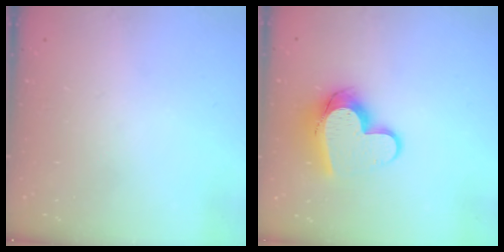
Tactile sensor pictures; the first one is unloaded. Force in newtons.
{"total": 12.7, "press": 12.7, "slide": 1.4}